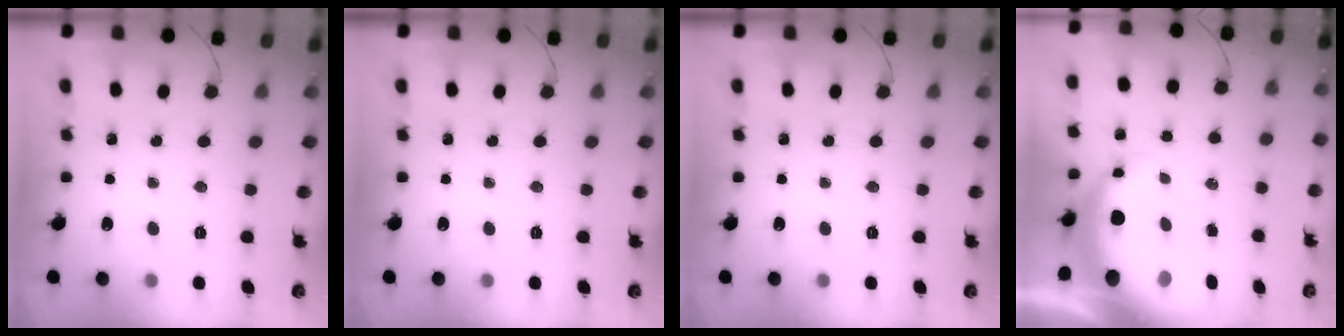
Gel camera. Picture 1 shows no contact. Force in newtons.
{"total": 0.0}
{"total": 0.0}
{"total": 12.2, "press": 11.9, "slide": 2.8}